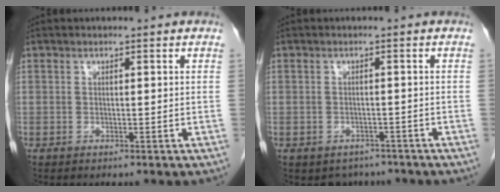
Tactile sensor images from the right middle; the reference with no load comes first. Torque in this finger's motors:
{"motor_torque": [0.04, -0.03, -0.01, 0.00]}